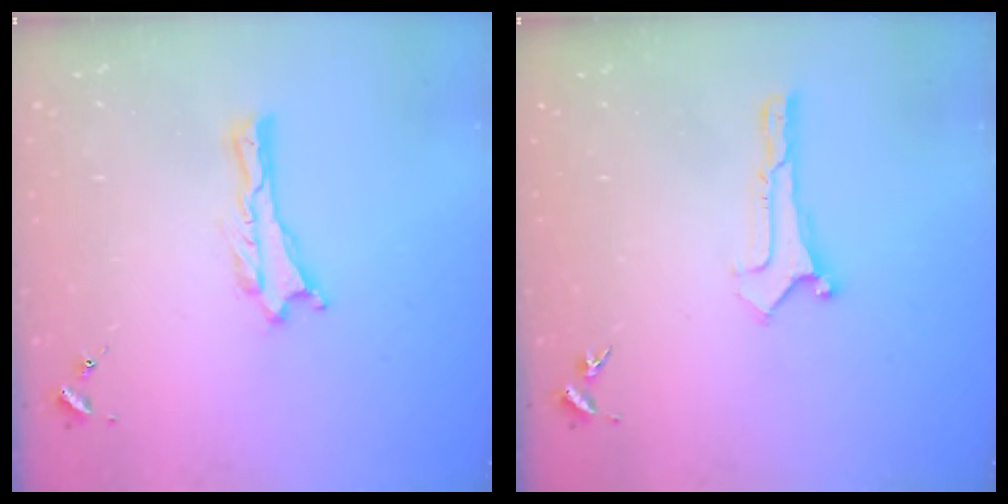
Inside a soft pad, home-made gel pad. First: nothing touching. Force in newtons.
{"total": 0.0}